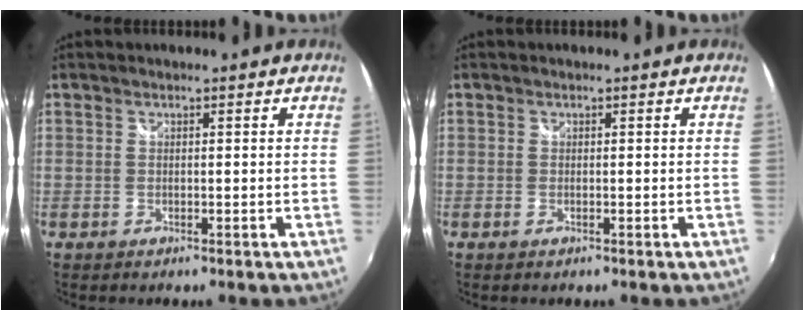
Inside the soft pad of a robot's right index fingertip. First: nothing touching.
{"total": 0.0}